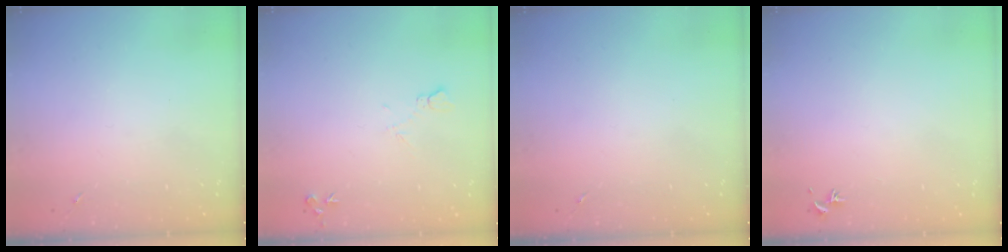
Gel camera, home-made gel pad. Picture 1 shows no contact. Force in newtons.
{"total": 7.6, "press": 7.6, "slide": 0.8}
{"total": 0.0}
{"total": 0.7, "press": 0.5, "slide": 0.4}